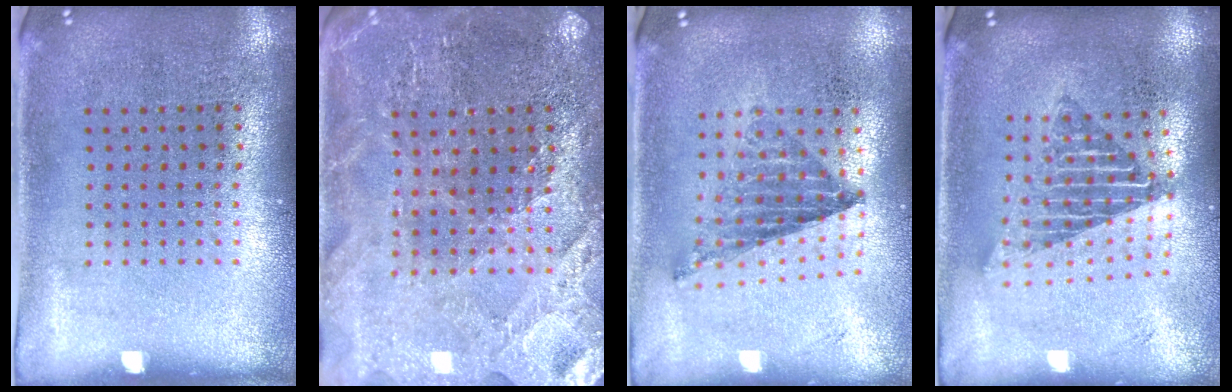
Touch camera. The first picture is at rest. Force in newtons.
{"total": 2.8, "press": 2.7, "slide": 0.3}
{"total": 0.8, "press": 0.8, "slide": 0.2}
{"total": 1.6, "press": 1.3, "slide": 0.9}